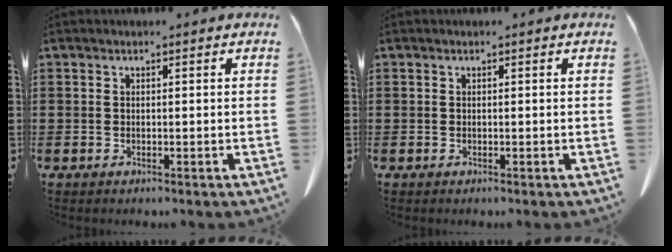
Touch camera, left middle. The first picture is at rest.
{"total": 0.0}